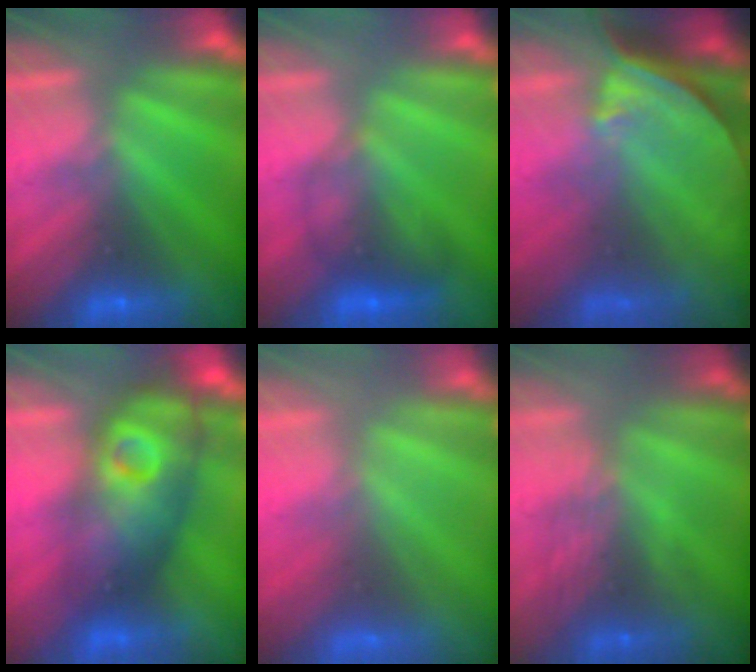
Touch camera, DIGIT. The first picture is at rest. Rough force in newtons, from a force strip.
{"total": 2.0}
{"total": 7.6}
{"total": 4.4}
{"total": 9.6}
{"total": 2.9}